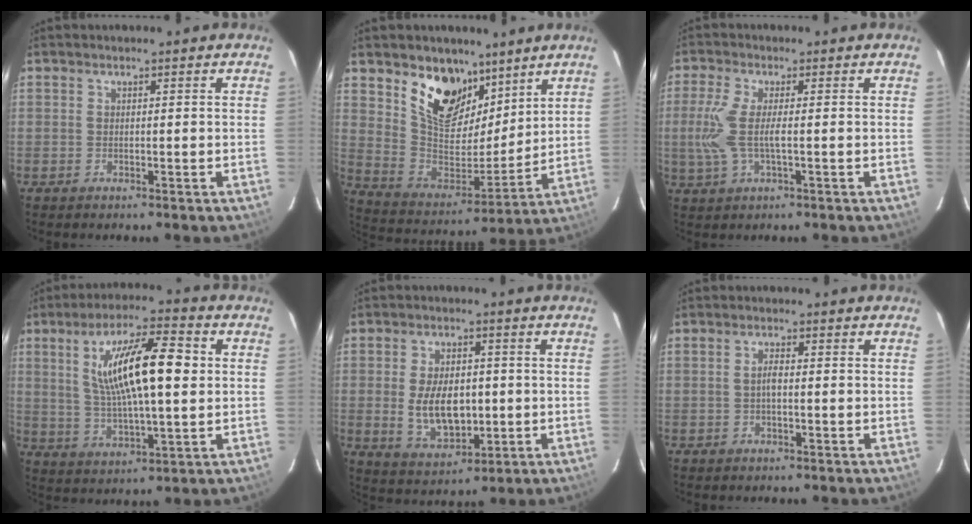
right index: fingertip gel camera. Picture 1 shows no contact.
{"total": 16.2, "force": [10.4, 9.1, 8.5], "torque": [-0.169, -0.010, 0.195]}
{"total": 7.1, "force": [-0.6, 1.6, 6.9], "torque": [-0.154, -0.004, -0.009]}
{"total": 15.7, "force": [3.2, 4.1, 14.9], "torque": [-0.267, 0.014, 0.061]}
{"total": 10.2, "force": [-0.7, 5.8, 8.3], "torque": [-0.165, -0.005, 0.002]}
{"total": 1.9, "force": [-0.2, 0.6, 1.8], "torque": [-0.035, 0.005, -0.003]}